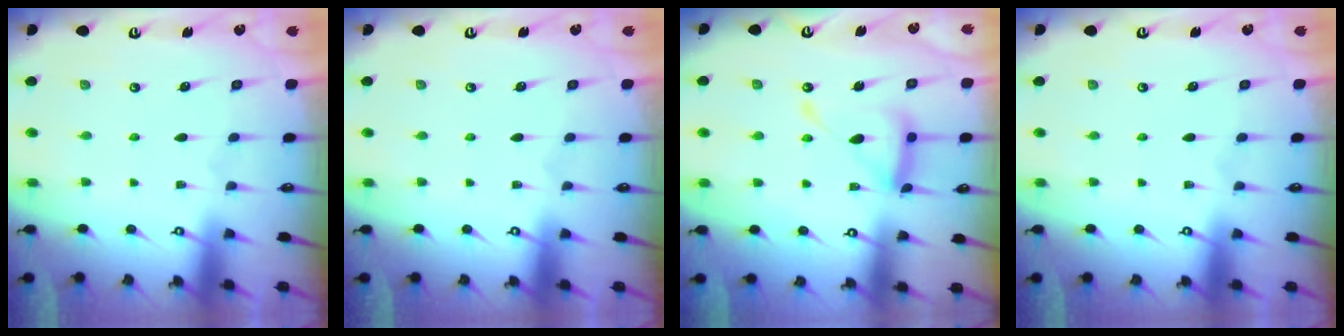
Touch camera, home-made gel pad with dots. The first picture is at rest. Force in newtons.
{"total": 0.0}
{"total": 13.9, "press": 13.8, "slide": 1.0}
{"total": 0.0}